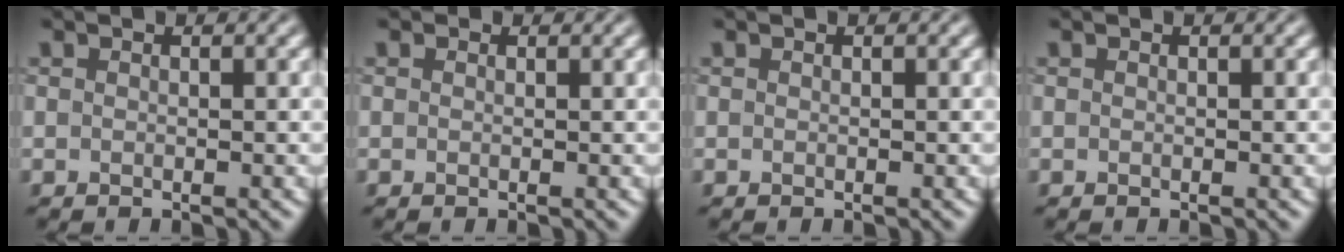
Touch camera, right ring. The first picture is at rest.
{"total": 0.0}
{"total": 0.0}
{"total": 0.0}